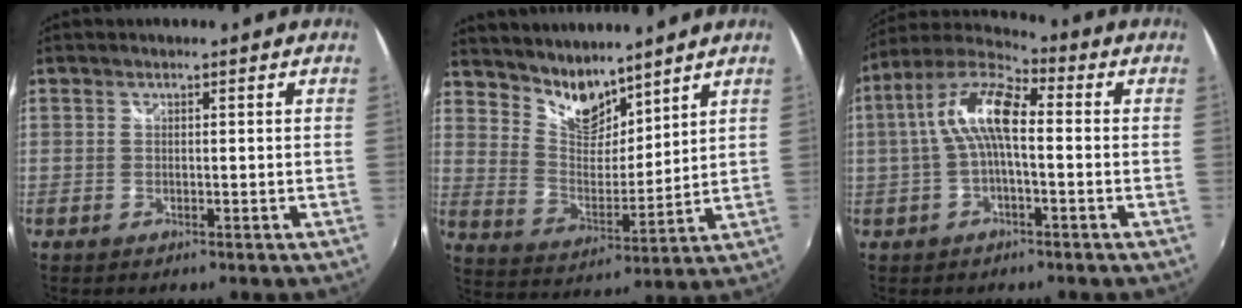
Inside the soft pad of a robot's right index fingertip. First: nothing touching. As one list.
[{"total": 9.2, "force": [8.0, 3.6, 2.7], "torque": [-0.048, -0.002, 0.155]}, {"total": 10.5, "force": [0.1, 3.6, 9.9], "torque": [-0.203, 0.025, -0.003]}]